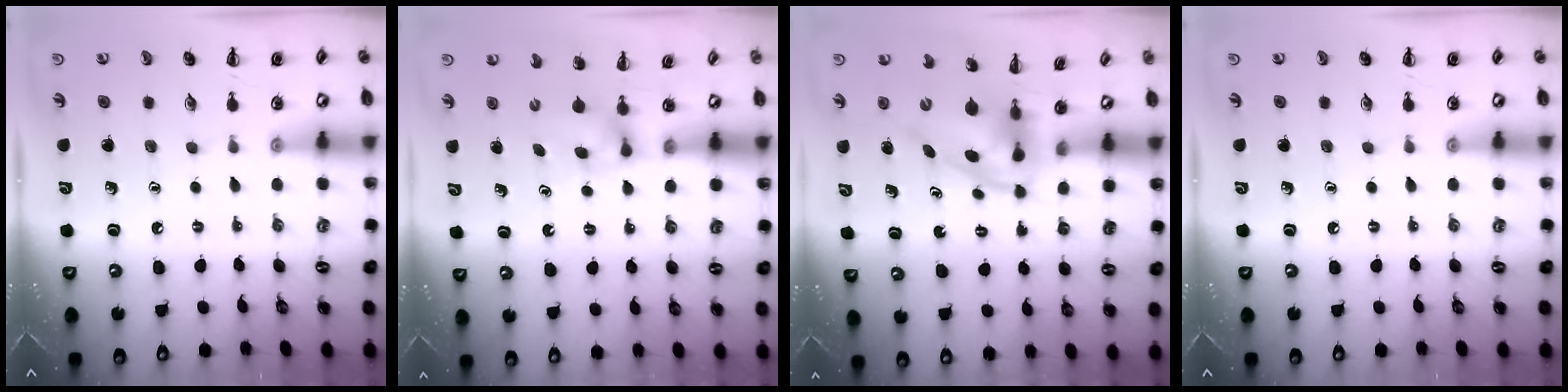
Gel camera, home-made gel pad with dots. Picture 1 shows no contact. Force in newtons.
{"total": 2.5, "press": 2.2, "slide": 1.2}
{"total": 3.9, "press": 3.8, "slide": 0.8}
{"total": 0.0}